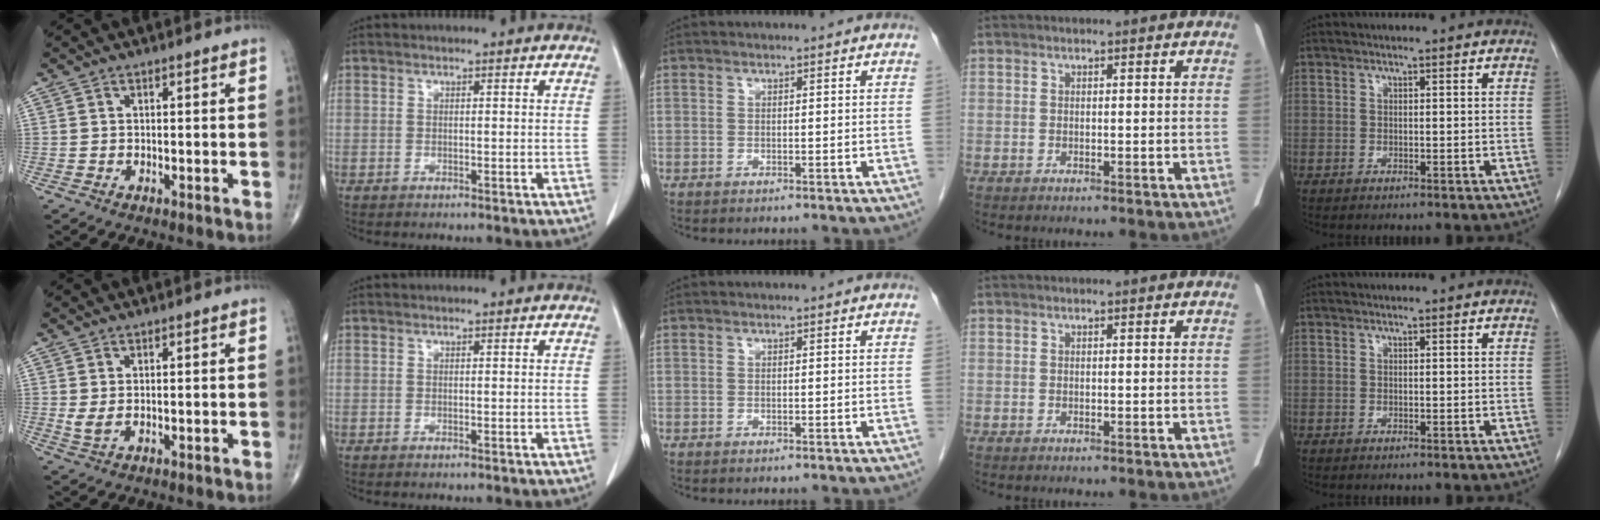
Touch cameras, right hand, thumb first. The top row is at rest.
{"thumb": {"total": 2.2, "force": [0.4, 0.9, 1.9], "torque": [-0.043, -0.002, 0.015]}}